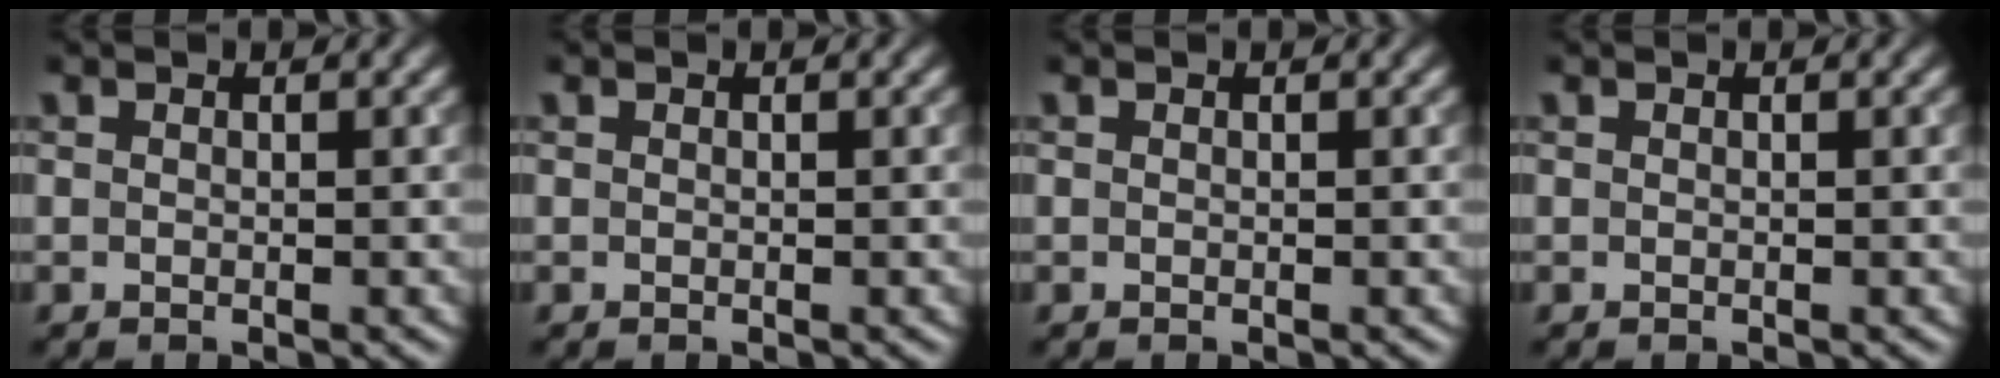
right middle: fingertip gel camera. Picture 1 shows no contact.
{"total": 0.0}
{"total": 0.0}
{"total": 0.0}